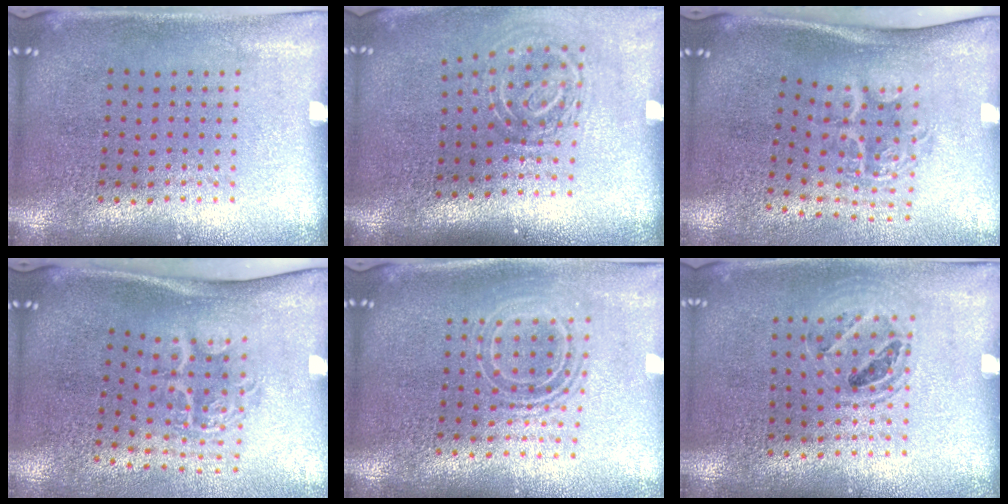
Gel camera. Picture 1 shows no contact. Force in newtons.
{"total": 1.8, "press": 1.2, "slide": 1.3}
{"total": 2.0, "press": 1.3, "slide": 1.5}
{"total": 2.0, "press": 1.3, "slide": 1.5}
{"total": 1.8, "press": 1.3, "slide": 1.2}
{"total": 1.1, "press": 1.1, "slide": 0.4}